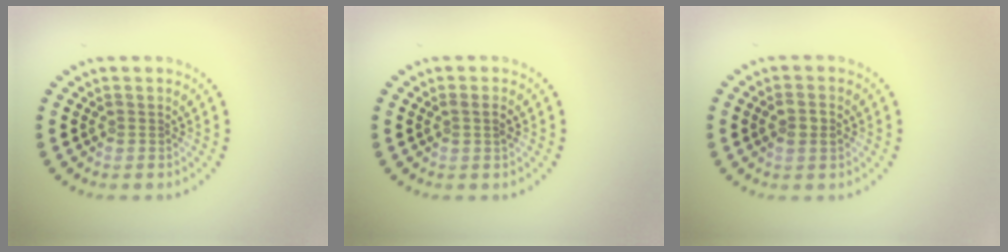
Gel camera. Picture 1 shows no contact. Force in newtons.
{"total": 1.1, "press": 1.0, "slide": 0.5}
{"total": 1.7, "press": 1.7, "slide": 0.4}